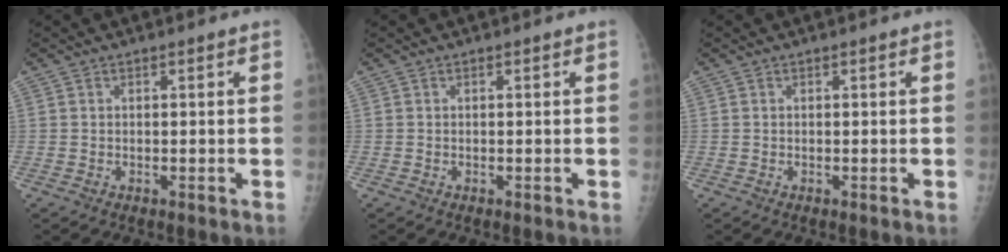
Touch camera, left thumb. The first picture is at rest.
{"total": 0.0}
{"total": 0.0}